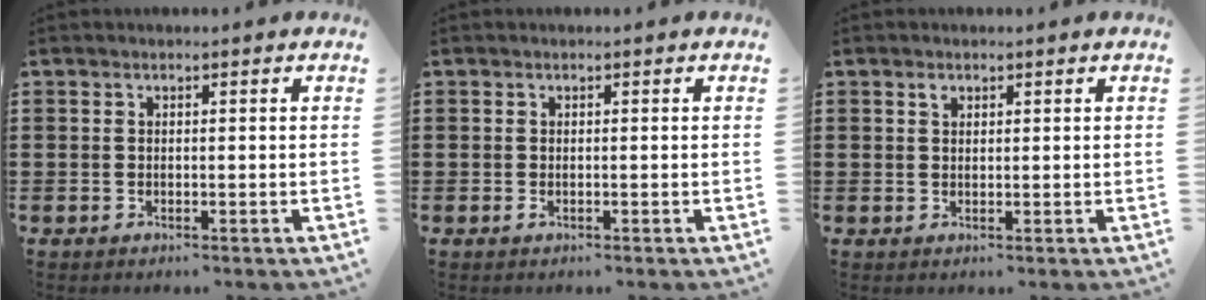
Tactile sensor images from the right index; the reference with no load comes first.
{"total": 0.5, "force": [-0.2, 0.3, 0.4], "torque": [-0.008, -0.003, -0.004]}
{"total": 0.9, "force": [0.5, 0.6, 0.4], "torque": [-0.010, 0.002, 0.010]}